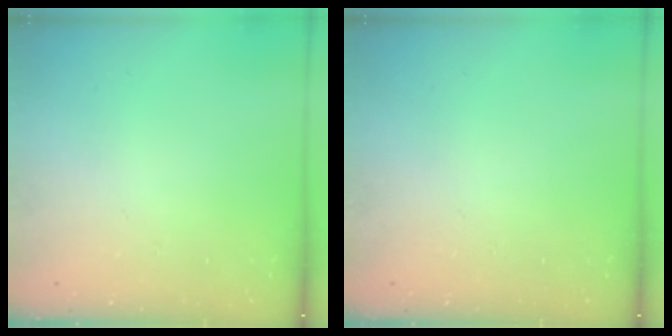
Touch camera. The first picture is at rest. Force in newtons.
{"total": 0.0}